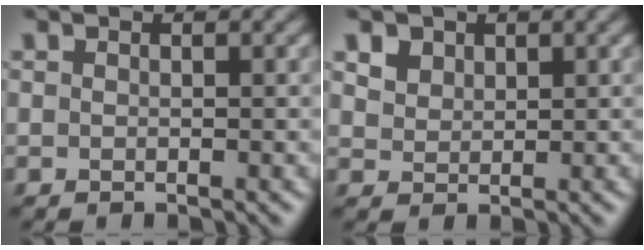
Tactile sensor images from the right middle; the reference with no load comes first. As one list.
[{"total": 2.9, "force": [1.9, 1.9, 1.1], "torque": [-0.034, 0.003, 0.036]}]